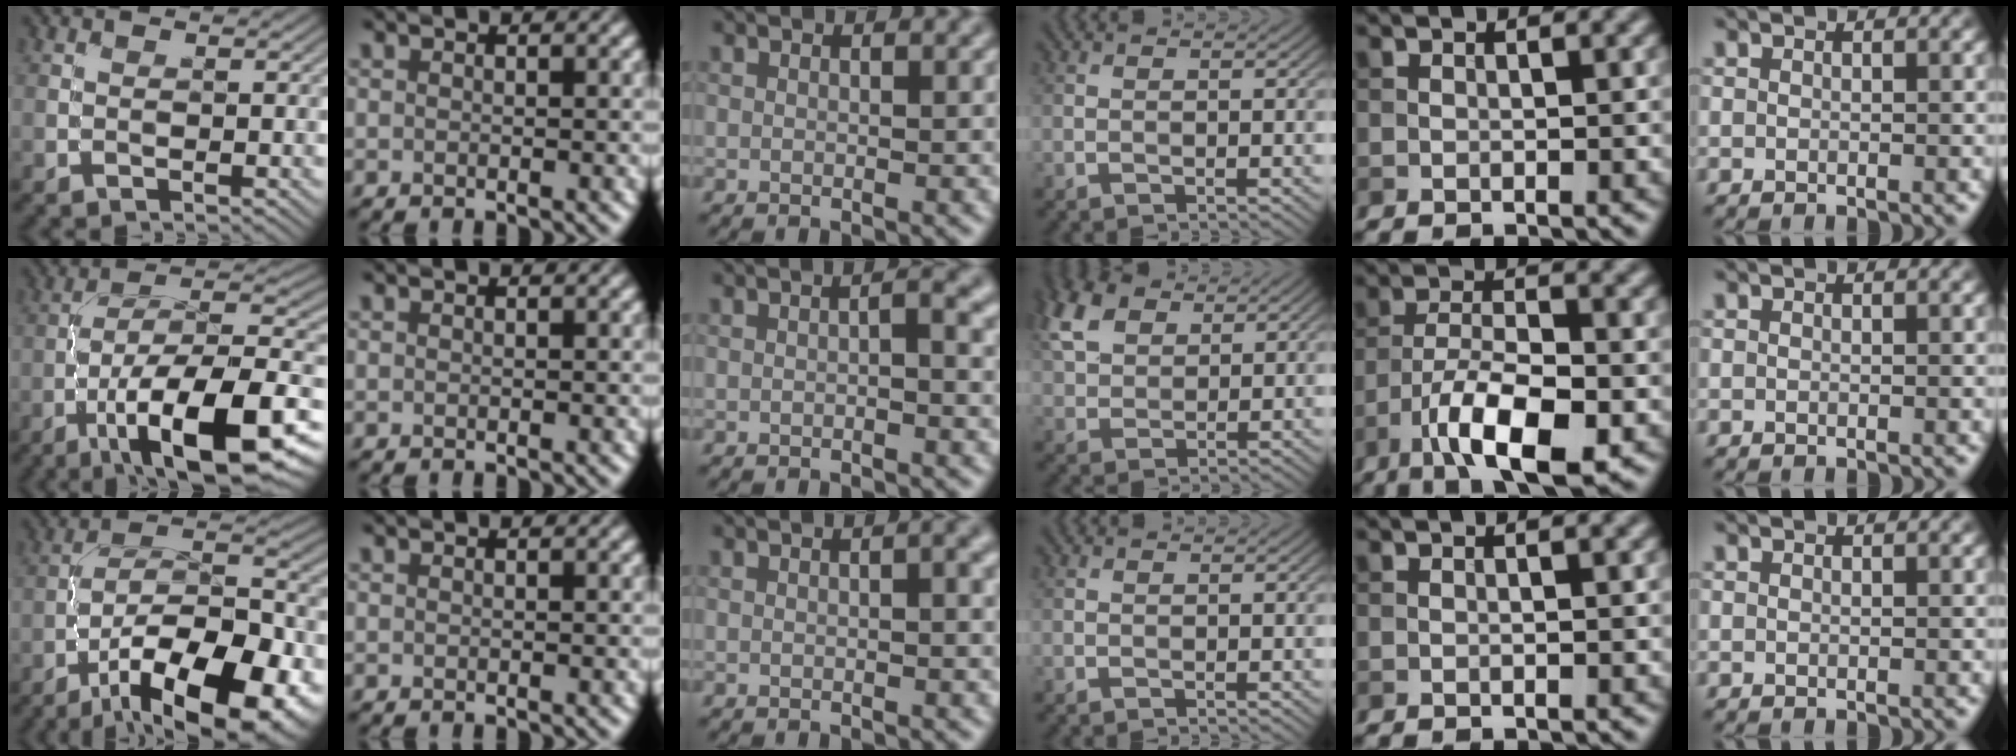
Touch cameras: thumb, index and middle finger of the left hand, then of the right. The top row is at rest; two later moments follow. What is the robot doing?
{"motion": "unscrew", "object": "medicine bottle"}